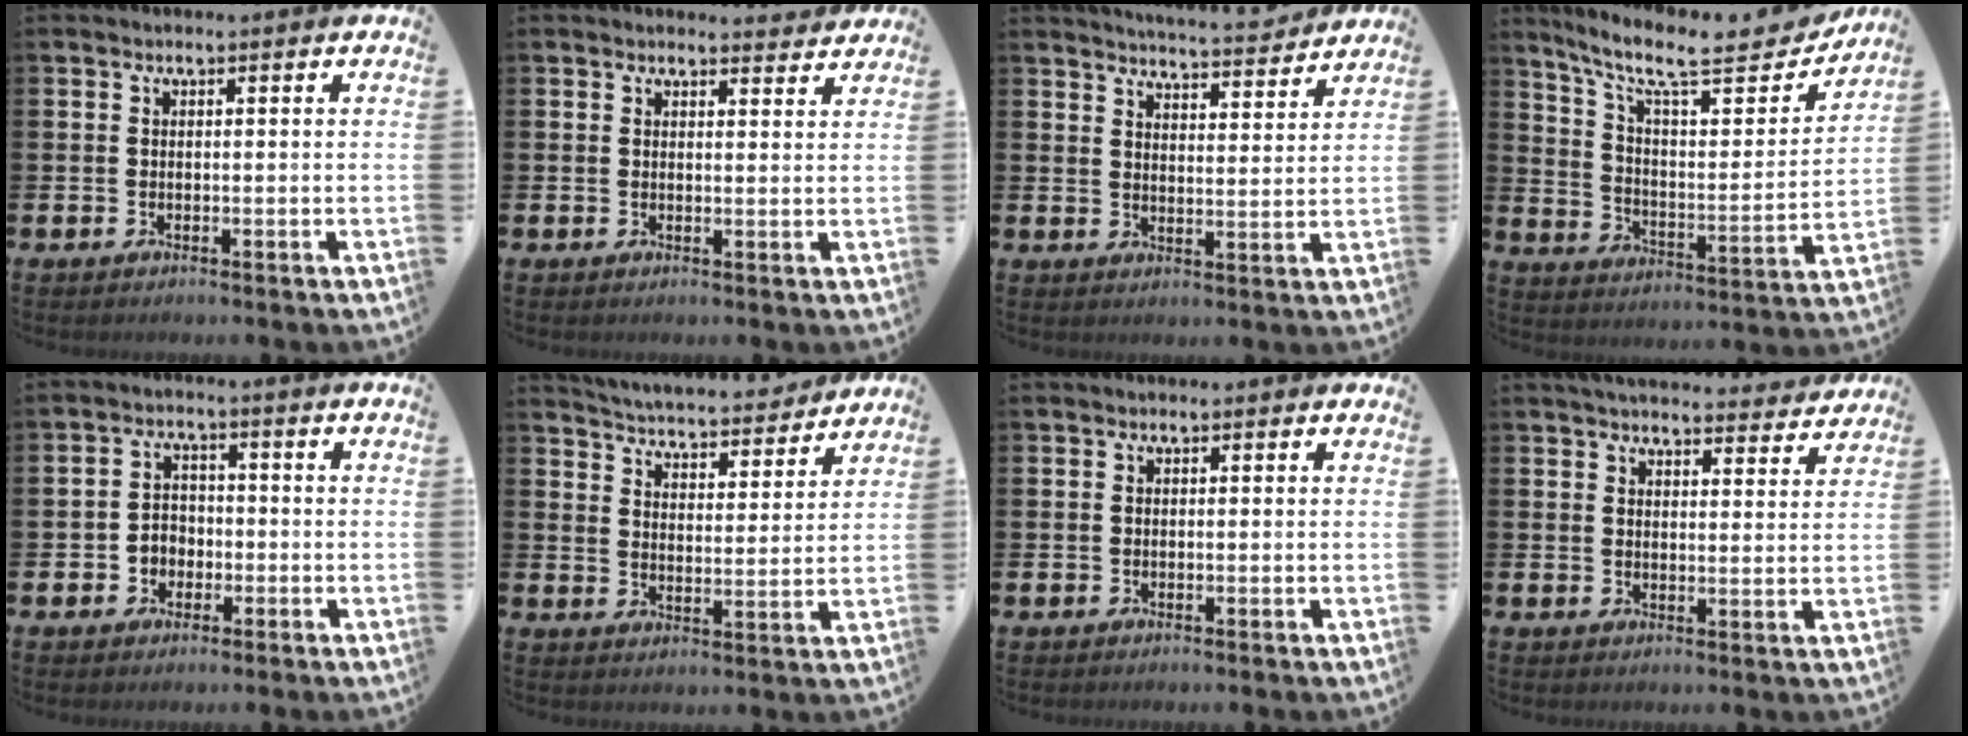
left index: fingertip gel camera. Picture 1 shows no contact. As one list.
[{"total": 2.1, "force": [2.1, 0.4, 0.0], "torque": [0.007, -0.013, 0.035]}, {"total": 5.6, "force": [5.5, 0.0, 0.6], "torque": [-0.016, -0.042, 0.097]}, {"total": 10.6, "force": [8.9, 2.5, 5.2], "torque": [-0.117, -0.064, 0.145]}, {"total": 2.9, "force": [-1.2, 2.6, 0.8], "torque": [-0.021, 0.005, -0.029]}, {"total": 5.1, "force": [5.1, 0.5, 0.4], "torque": [-0.028, -0.045, 0.083]}, {"total": 0.0}, {"total": 4.6, "force": [4.5, 0.5, 0.6], "torque": [-0.013, -0.030, 0.078]}]